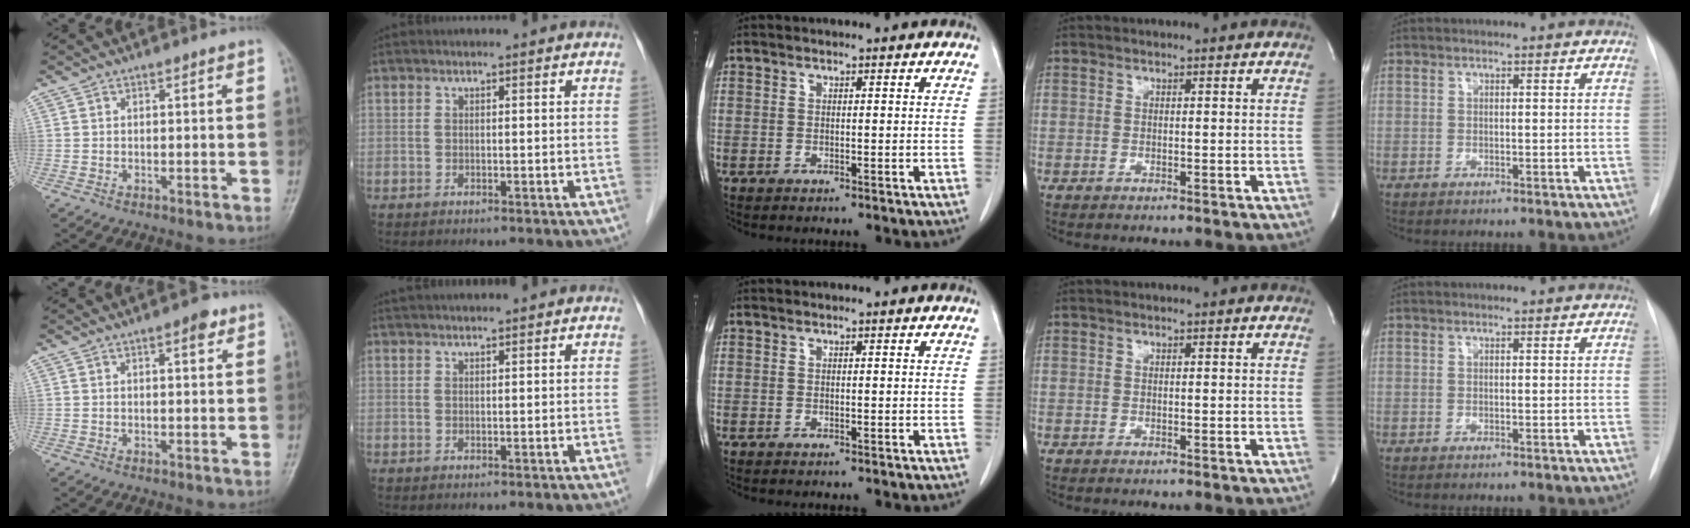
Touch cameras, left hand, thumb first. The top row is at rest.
{"thumb": {"total": 2.8, "force": [1.6, 0.9, 2.1], "torque": [-0.024, -0.005, 0.020]}, "index": {"total": 4.3, "force": [3.9, 0.2, 1.8], "torque": [-0.021, 0.031, 0.064]}}